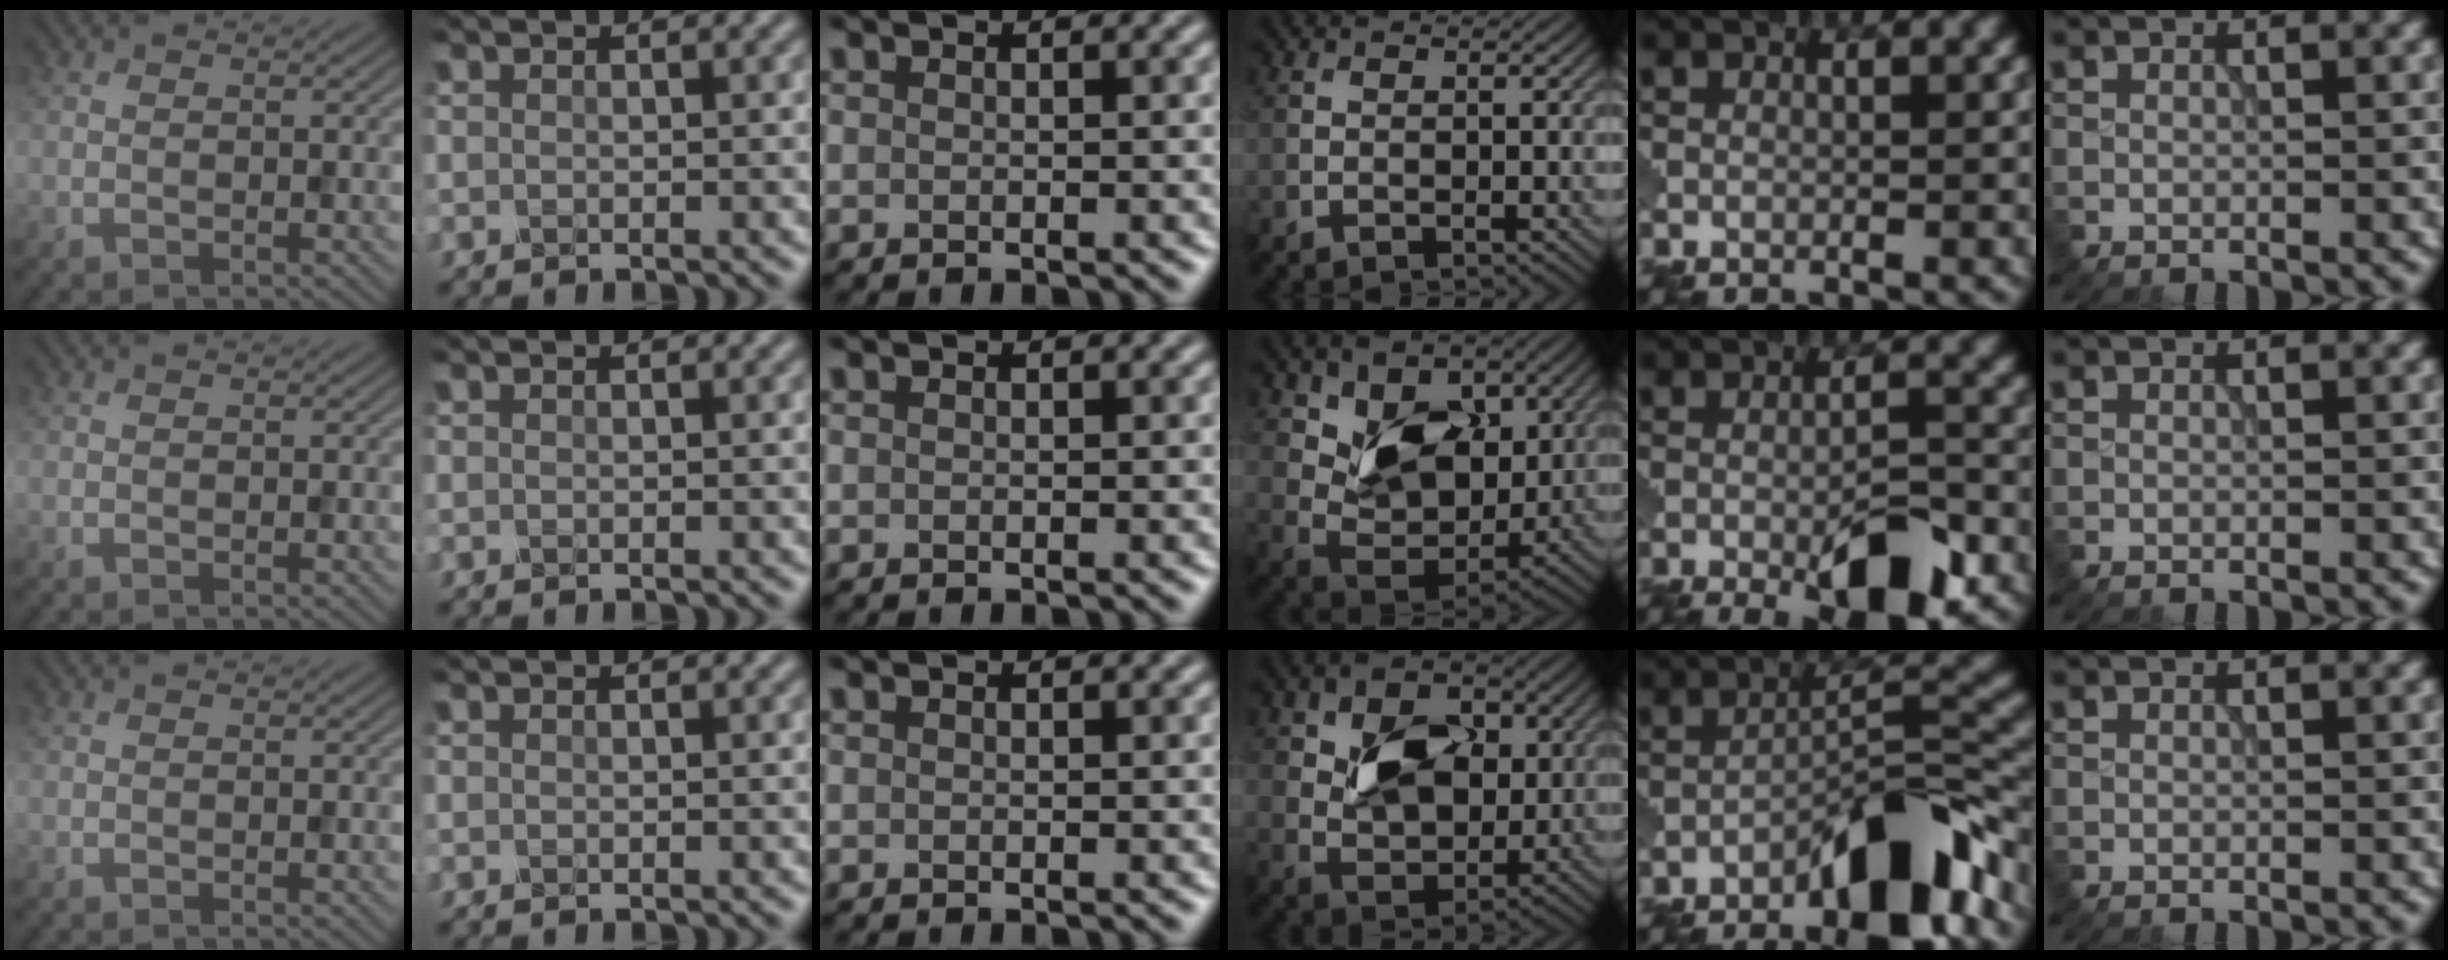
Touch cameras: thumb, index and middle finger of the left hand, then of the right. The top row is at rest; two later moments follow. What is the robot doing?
{"motion": "insert", "object": "pin"}